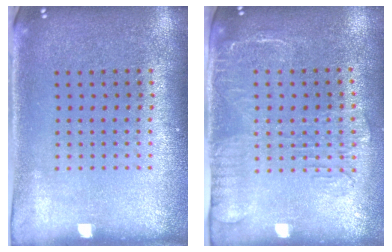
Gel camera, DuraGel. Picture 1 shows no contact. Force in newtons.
{"total": 1.9, "press": 1.6, "slide": 1.0}